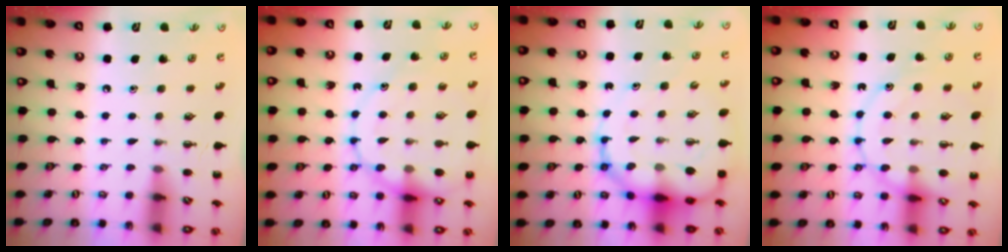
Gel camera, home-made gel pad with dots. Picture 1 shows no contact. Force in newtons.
{"total": 17.0, "press": 16.8, "slide": 2.8}
{"total": 16.1, "press": 15.4, "slide": 4.5}
{"total": 15.1, "press": 15.0, "slide": 1.0}